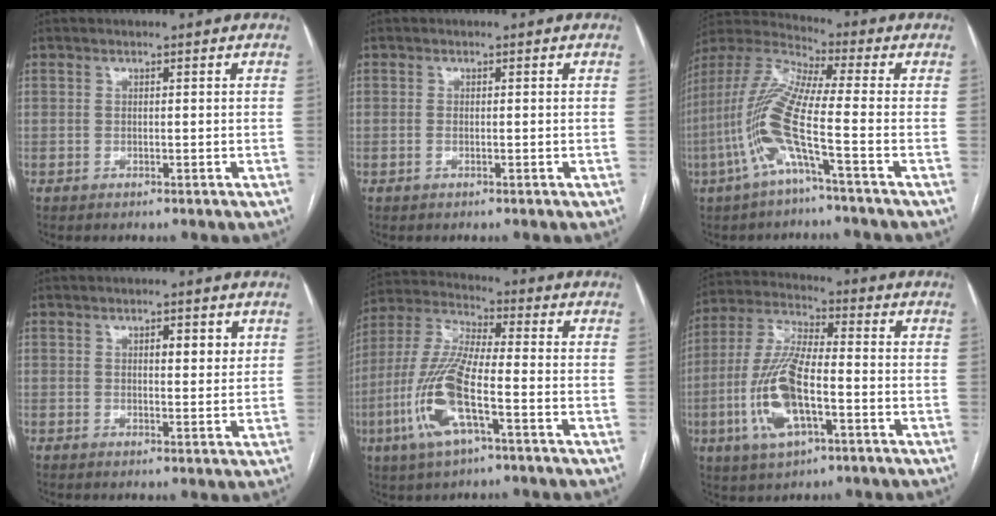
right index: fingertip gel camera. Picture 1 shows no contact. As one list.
[{"total": 0.6, "force": [-0.3, 0.2, 0.5], "torque": [-0.012, 0.000, -0.005]}, {"total": 13.0, "force": [-4.3, 0.2, 12.3], "torque": [-0.273, 0.004, -0.095]}, {"total": 3.2, "force": [1.4, 1.2, 2.7], "torque": [-0.036, -0.001, 0.018]}, {"total": 13.8, "force": [-4.8, 2.6, 12.6], "torque": [-0.280, -0.006, -0.093]}, {"total": 13.7, "force": [-3.9, 4.0, 12.5], "torque": [-0.273, -0.002, -0.071]}]